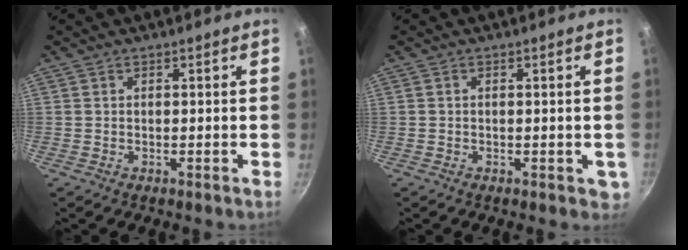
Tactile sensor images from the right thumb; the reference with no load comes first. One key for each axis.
{"total": 2.9, "fx": -0.3, "fy": 1.8, "fz": 2.2, "tx": -0.019, "ty": 0.000, "tz": -0.002}